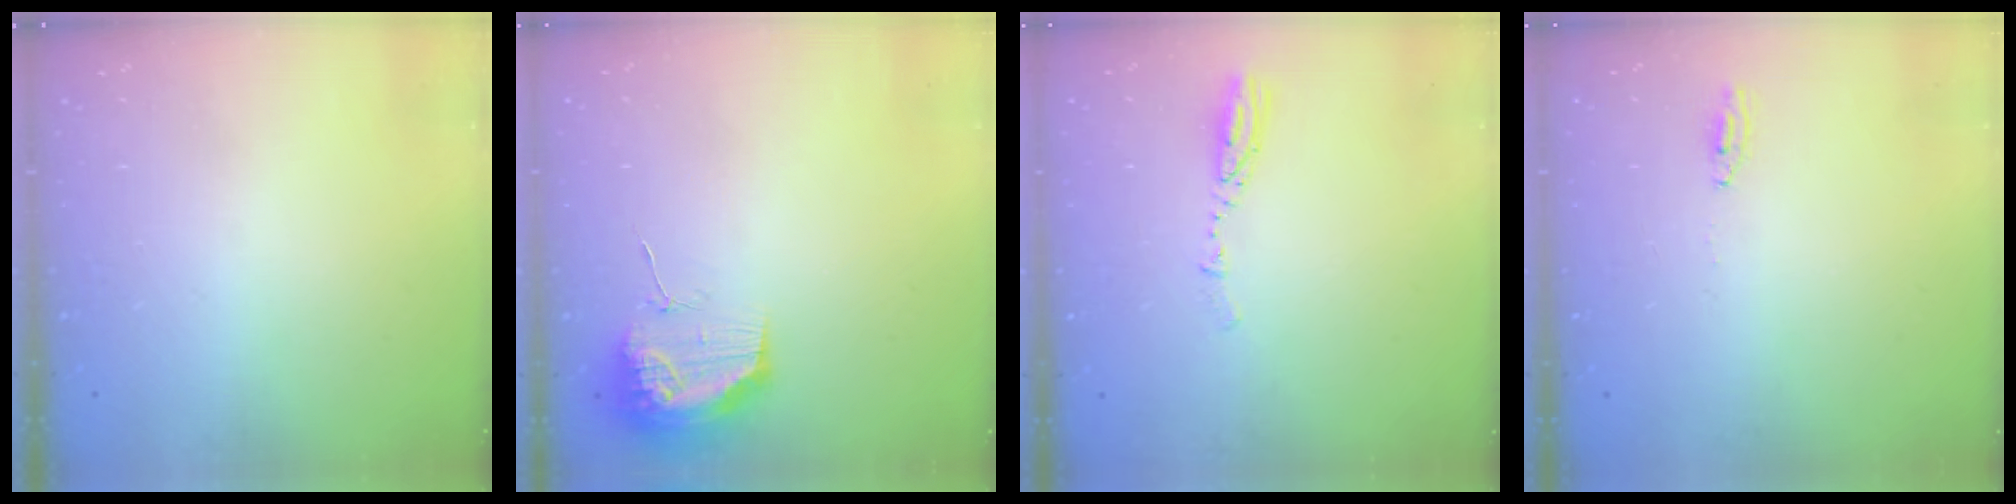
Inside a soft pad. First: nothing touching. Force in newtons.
{"total": 12.3, "press": 12.3, "slide": 1.1}
{"total": 3.6, "press": 3.5, "slide": 0.4}
{"total": 2.0, "press": 2.0, "slide": 0.2}